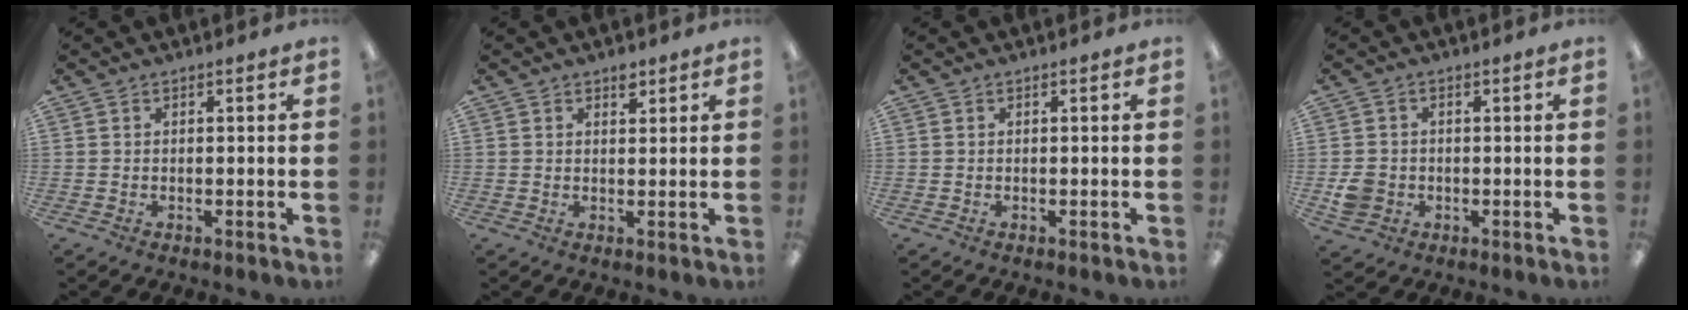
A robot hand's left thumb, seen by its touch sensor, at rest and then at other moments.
{"total": 2.7, "force": [1.8, 1.6, 1.2], "torque": [-0.001, -0.006, 0.027]}
{"total": 0.0}
{"total": 4.9, "force": [-0.9, 4.5, 1.7], "torque": [-0.015, 0.007, -0.013]}